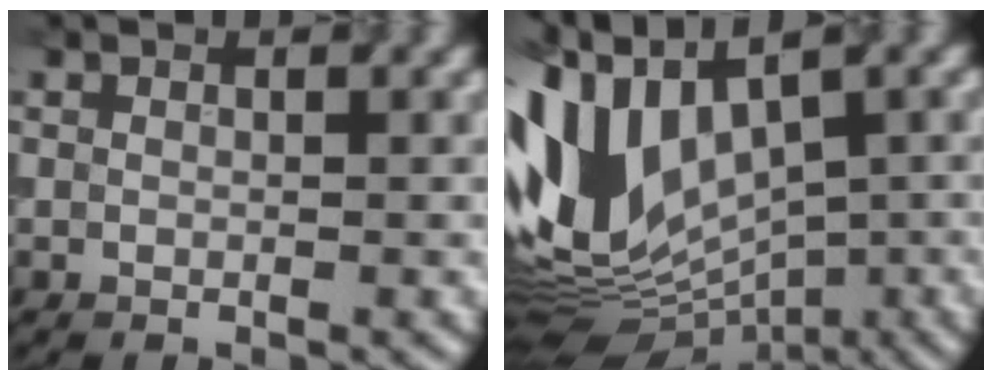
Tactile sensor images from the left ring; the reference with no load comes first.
{"total": 13.0, "force": [0.9, 7.7, 10.4], "torque": [-0.219, 0.004, 0.023]}